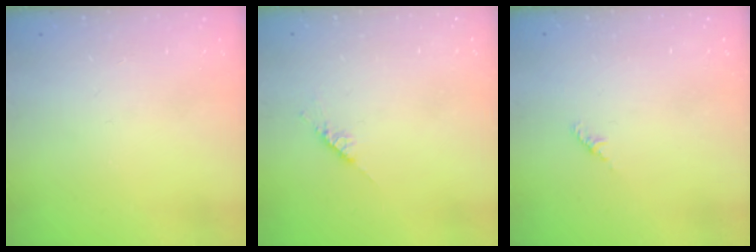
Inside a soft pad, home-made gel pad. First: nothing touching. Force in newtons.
{"total": 4.7, "press": 4.6, "slide": 0.5}
{"total": 1.8, "press": 1.7, "slide": 0.6}